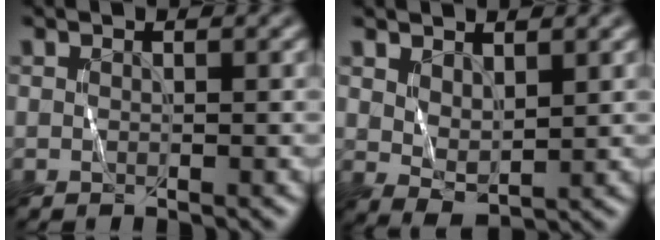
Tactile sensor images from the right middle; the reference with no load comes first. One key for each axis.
{"total": 2.4, "fx": 1.3, "fy": 1.2, "fz": 1.6, "tx": -0.036, "ty": -0.005, "tz": 0.031}